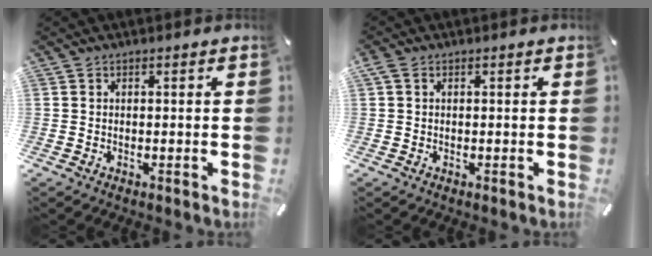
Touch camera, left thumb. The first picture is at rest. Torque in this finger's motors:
{"motor_torque": [0.76, 0.66, 0.57, -0.21, 0.08]}